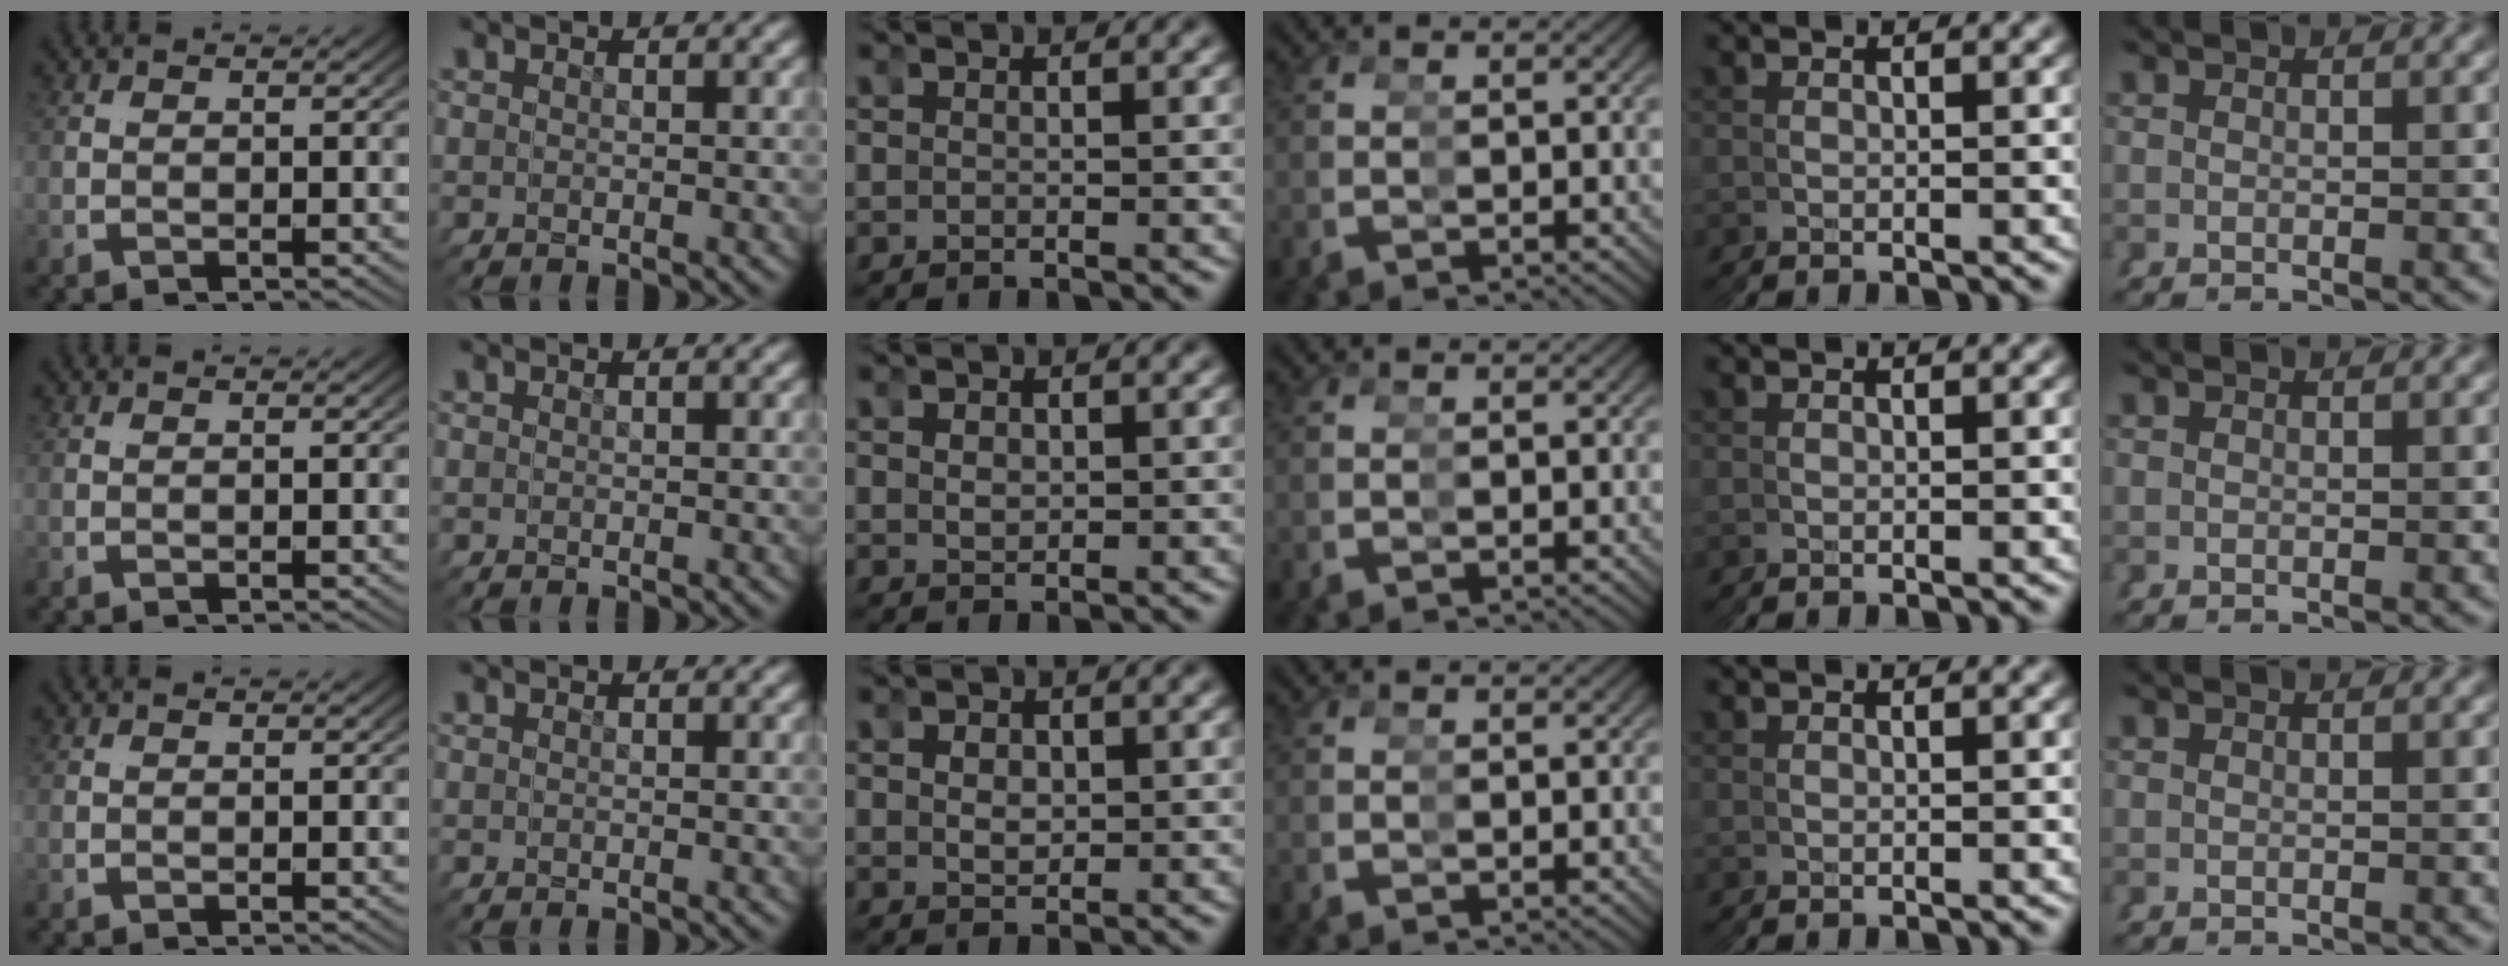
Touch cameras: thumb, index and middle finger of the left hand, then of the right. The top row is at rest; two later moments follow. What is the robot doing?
{"motion": "grasp_and_lifting", "object": "pipette"}